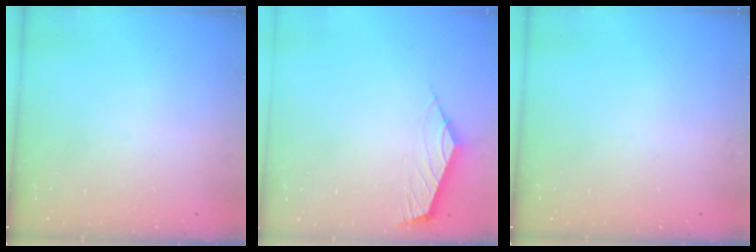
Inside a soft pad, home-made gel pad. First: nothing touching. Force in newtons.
{"total": 2.6, "press": 2.5, "slide": 0.6}
{"total": 0.0}